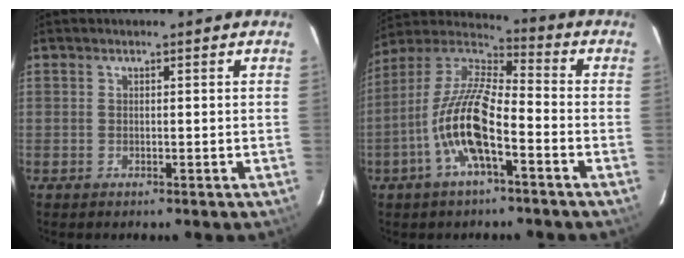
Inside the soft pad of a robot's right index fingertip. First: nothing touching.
{"total": 14.0, "force": [-5.5, 3.9, 12.2], "torque": [-0.248, -0.001, -0.112]}